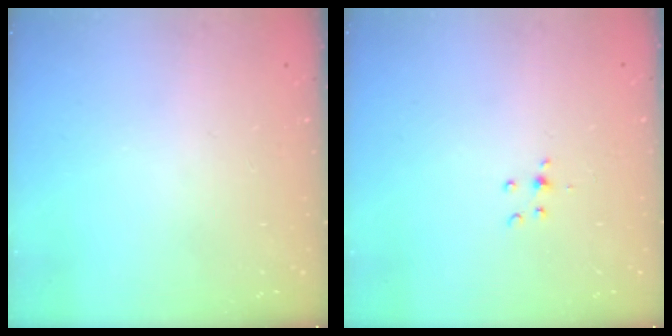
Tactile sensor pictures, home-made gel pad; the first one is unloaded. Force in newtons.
{"total": 3.3, "press": 3.2, "slide": 1.0}